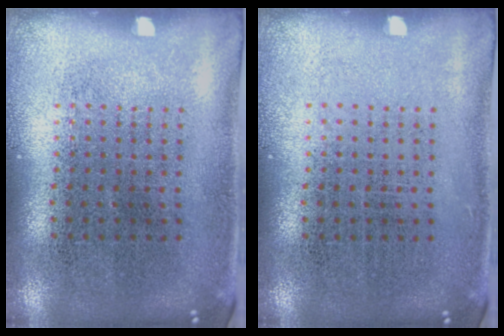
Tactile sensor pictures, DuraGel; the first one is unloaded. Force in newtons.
{"total": 0.0}